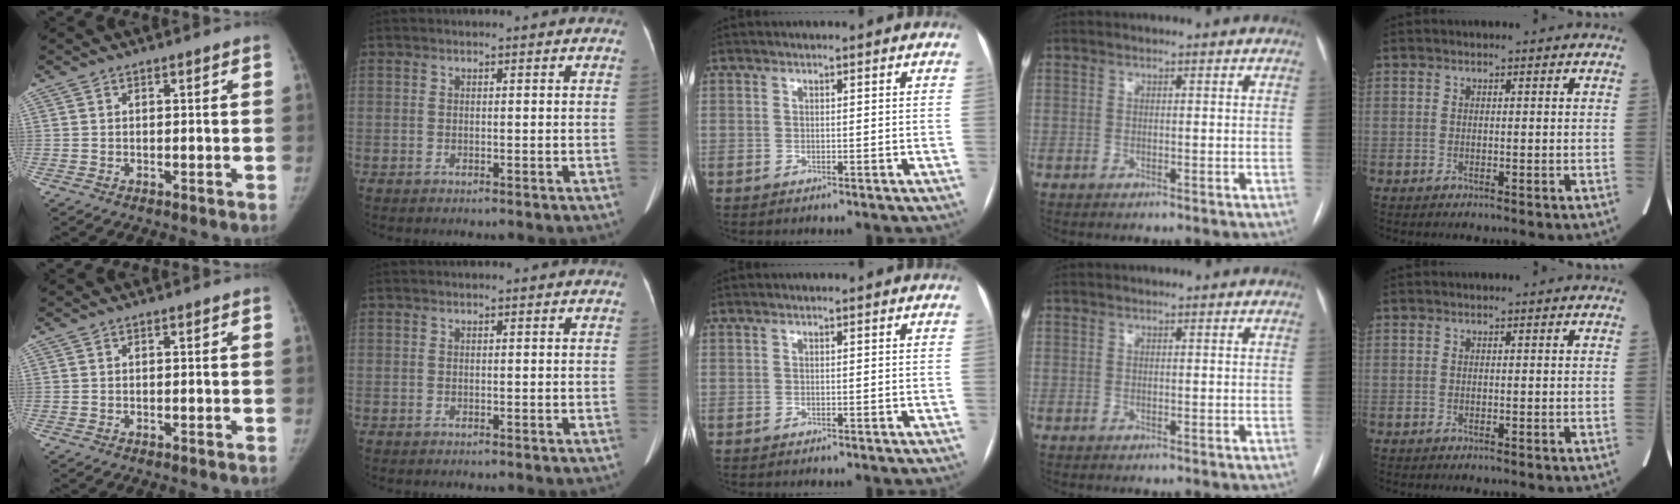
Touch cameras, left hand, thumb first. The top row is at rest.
{}